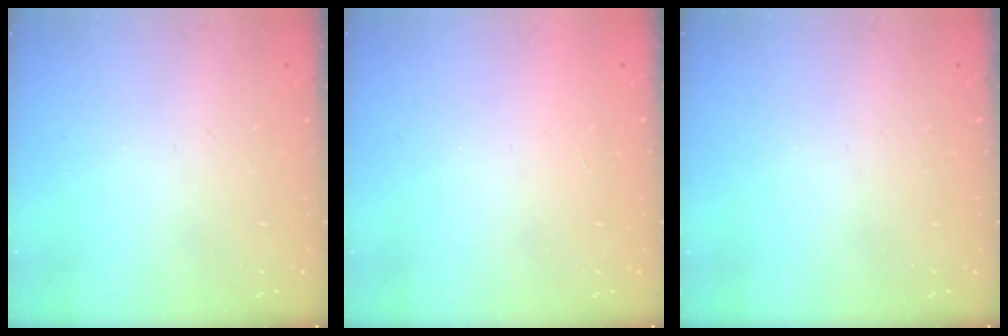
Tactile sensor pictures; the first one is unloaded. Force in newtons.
{"total": 1.6, "press": 1.6, "slide": 0.1}
{"total": 0.0}